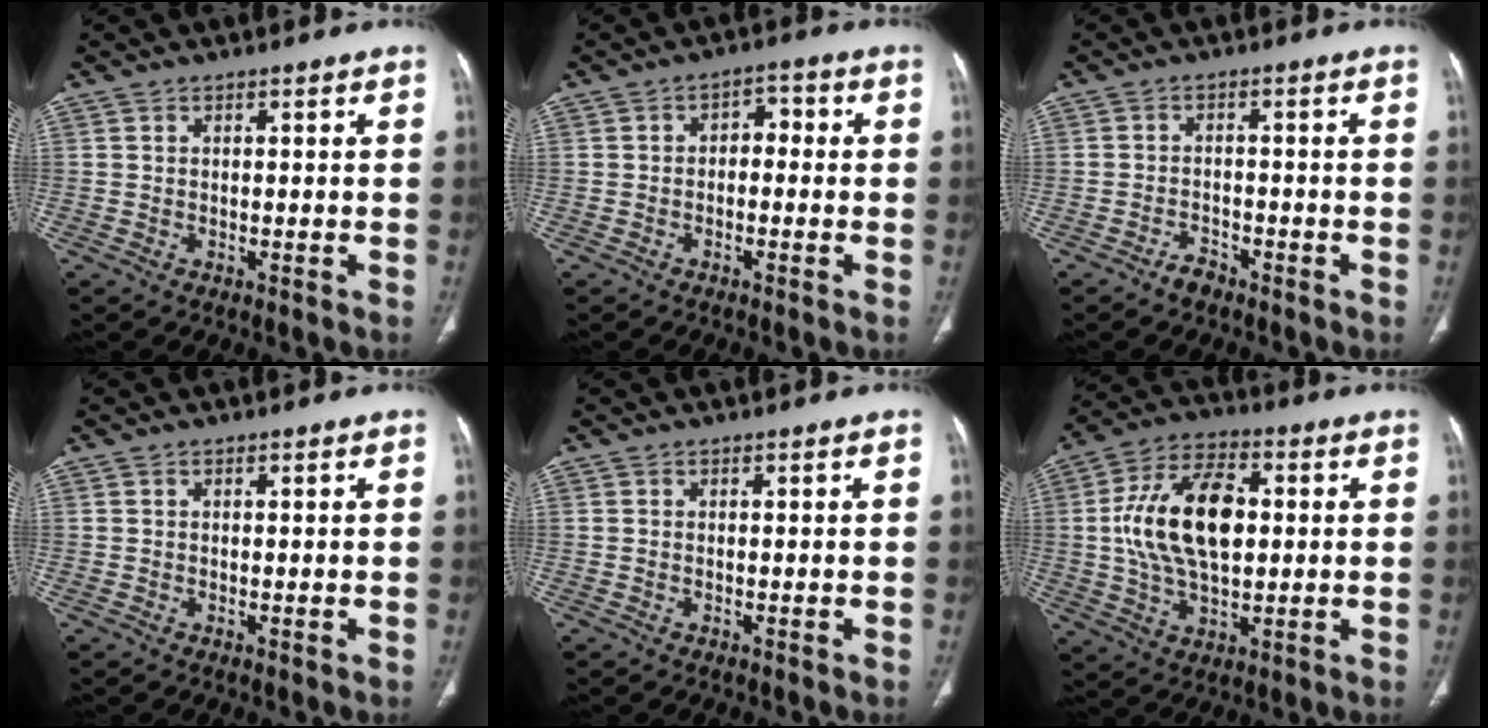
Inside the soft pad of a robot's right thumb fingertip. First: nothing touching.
{"total": 3.6, "force": [-0.4, 2.5, 2.6], "torque": [-0.023, 0.022, -0.017]}
{"total": 2.4, "force": [-2.1, 1.0, 0.7], "torque": [-0.015, 0.012, -0.035]}
{"total": 0.0}
{"total": 0.0}
{"total": 17.3, "force": [1.7, 9.8, 14.2], "torque": [-0.253, 0.015, 0.029]}